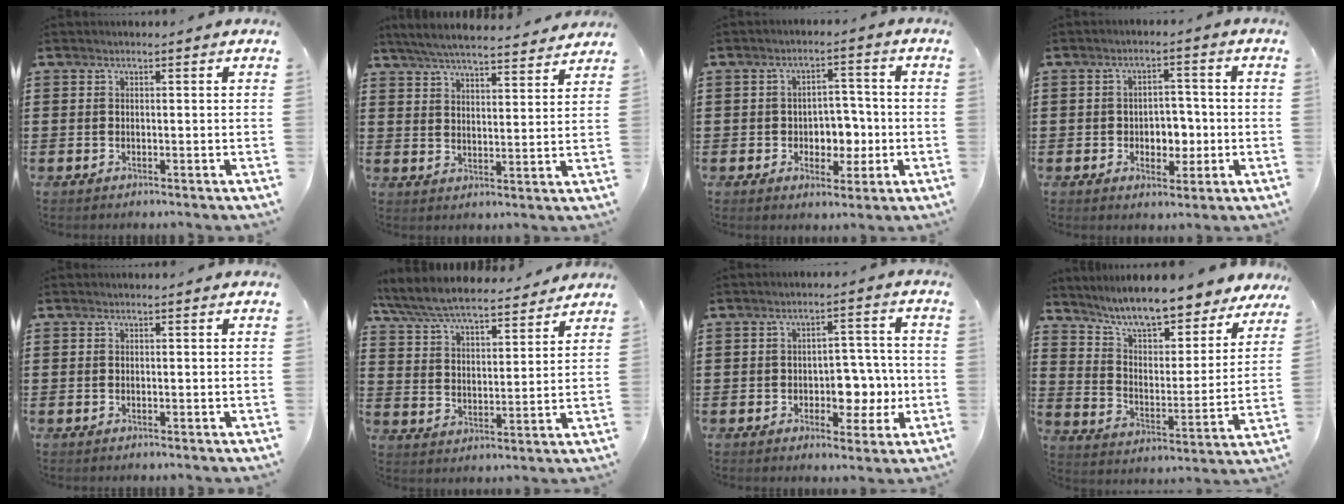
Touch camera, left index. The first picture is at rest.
{"total": 5.7, "force": [5.4, -0.1, 1.8], "torque": [-0.054, -0.030, 0.094]}
{"total": 5.0, "force": [-1.0, 4.0, 2.8], "torque": [-0.049, 0.004, -0.025]}
{"total": 4.4, "force": [-0.9, 3.4, 2.7], "torque": [-0.052, 0.006, -0.023]}
{"total": 0.0}
{"total": 7.3, "force": [6.9, 0.7, 2.3], "torque": [-0.073, -0.038, 0.121]}
{"total": 6.2, "force": [-1.2, 4.3, 4.4], "torque": [-0.061, 0.004, -0.028]}
{"total": 8.7, "force": [8.0, 0.5, 3.5], "torque": [-0.098, -0.051, 0.136]}